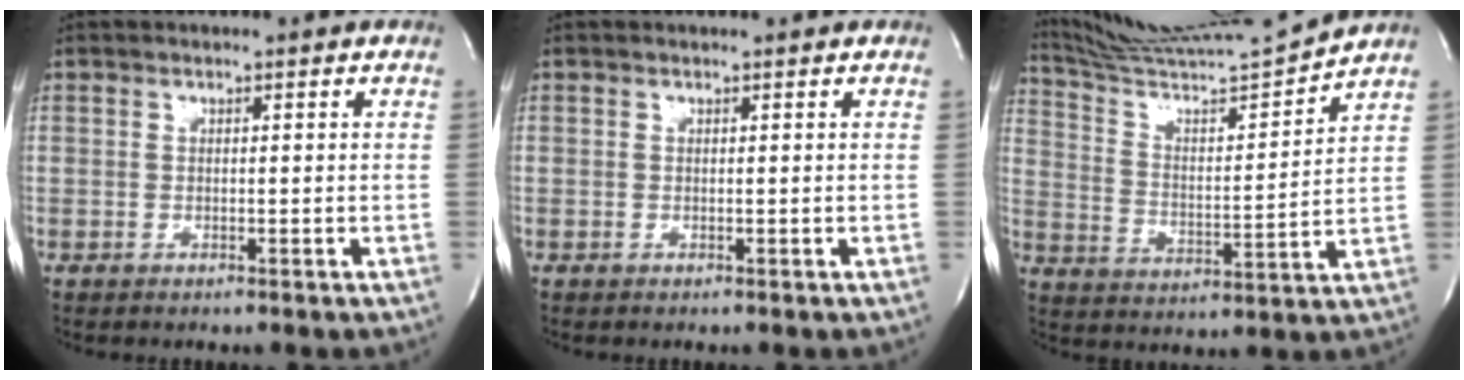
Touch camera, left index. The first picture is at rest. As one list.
[{"total": 0.0}, {"total": 16.2, "force": [15.2, -2.5, 4.7], "torque": [-0.100, -0.044, 0.256]}]